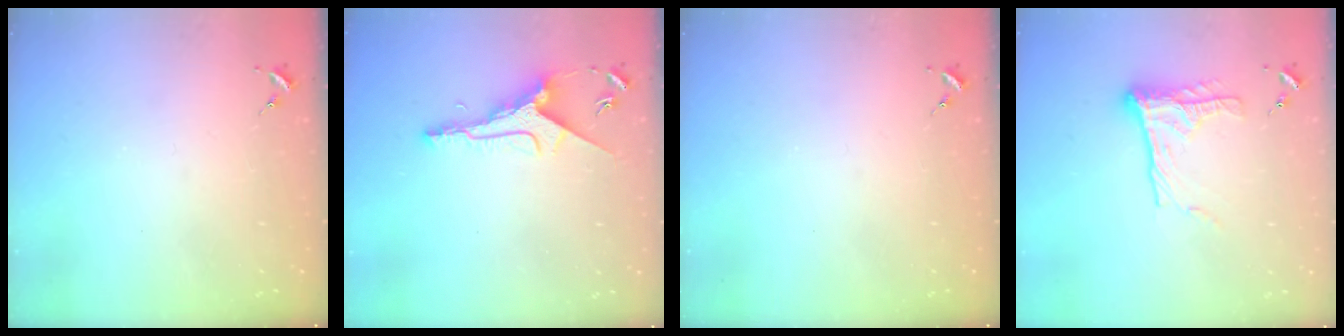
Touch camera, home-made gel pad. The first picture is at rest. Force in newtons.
{"total": 10.3, "press": 10.3, "slide": 0.1}
{"total": 0.0}
{"total": 13.0, "press": 13.0, "slide": 1.2}